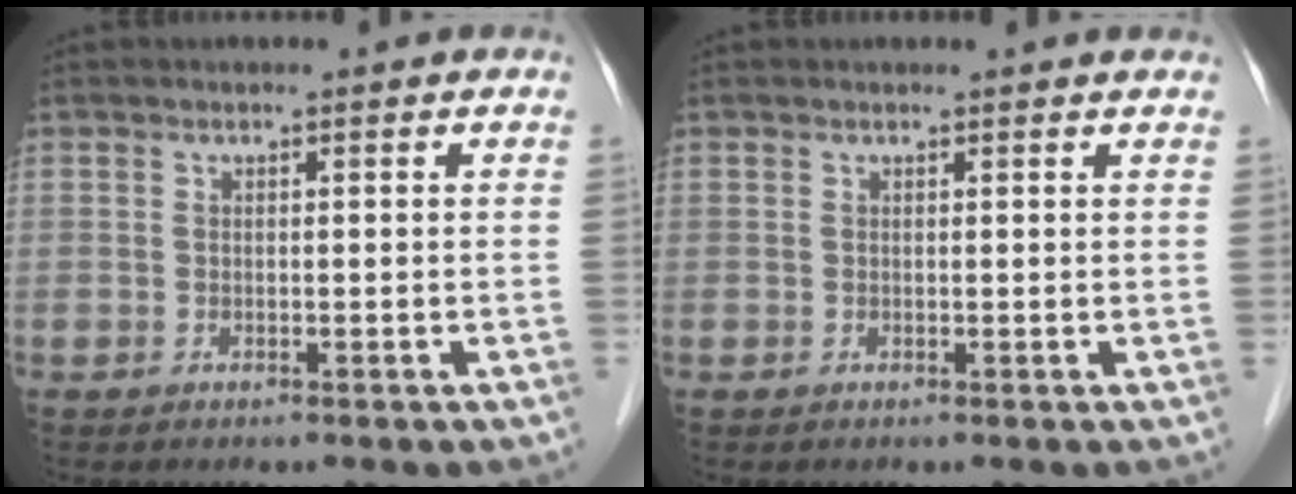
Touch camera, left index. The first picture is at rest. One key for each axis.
{"total": 2.0, "fx": 1.9, "fy": 0.2, "fz": 0.4, "tx": -0.014, "ty": 0.005, "tz": 0.014}